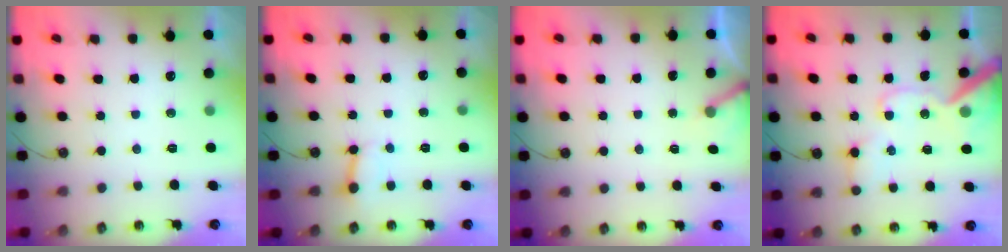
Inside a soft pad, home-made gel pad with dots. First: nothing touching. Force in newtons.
{"total": 2.9, "press": 2.9, "slide": 0.2}
{"total": 3.5, "press": 3.5, "slide": 0.2}
{"total": 15.5, "press": 15.3, "slide": 2.1}